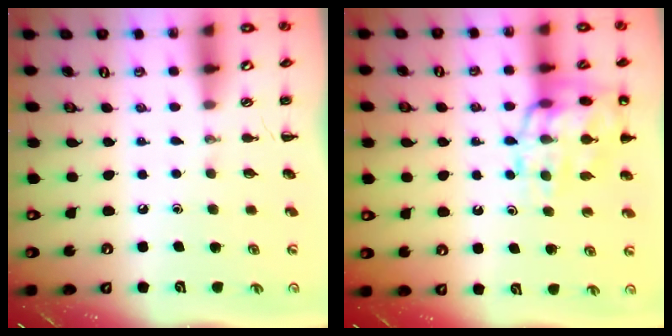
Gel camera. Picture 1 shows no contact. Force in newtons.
{"total": 19.3, "press": 19.1, "slide": 2.7}